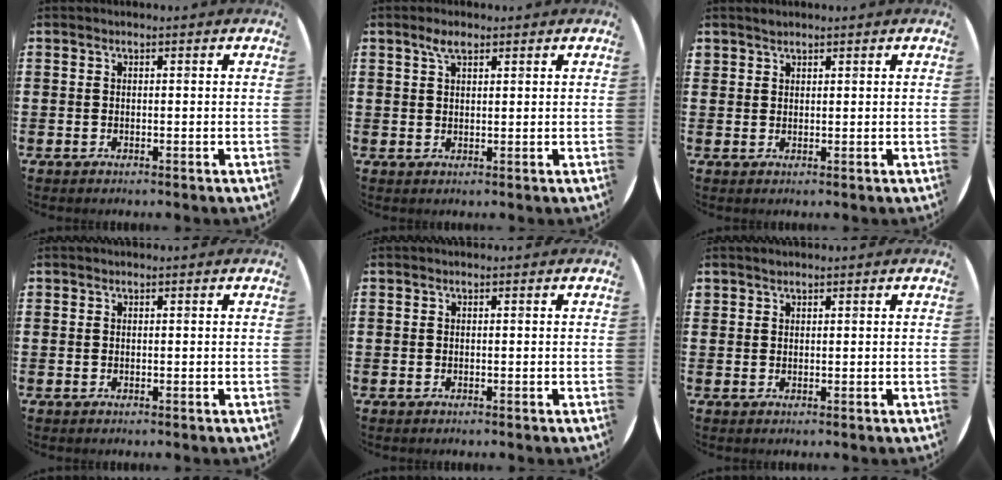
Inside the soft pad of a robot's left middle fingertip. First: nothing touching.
{"total": 2.6, "force": [1.8, 0.9, 1.7], "torque": [-0.029, 0.004, 0.029]}
{"total": 1.1, "force": [1.0, 0.4, -0.1], "torque": [0.008, -0.001, 0.018]}
{"total": 0.0}
{"total": 0.0}
{"total": 0.7, "force": [0.7, 0.3, -0.1], "torque": [0.008, -0.001, 0.011]}